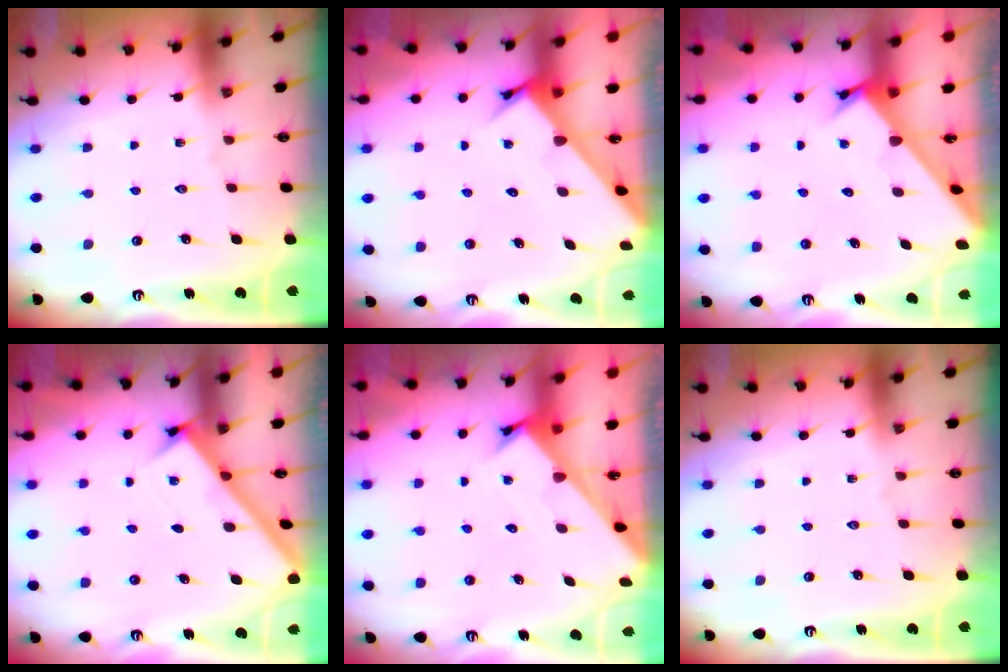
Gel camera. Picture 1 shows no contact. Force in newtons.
{"total": 3.5, "press": 3.5, "slide": 0.3}
{"total": 2.2, "press": 2.2, "slide": 0.1}
{"total": 2.3, "press": 2.3, "slide": 0.3}
{"total": 2.6, "press": 2.6, "slide": 0.2}
{"total": 0.0}